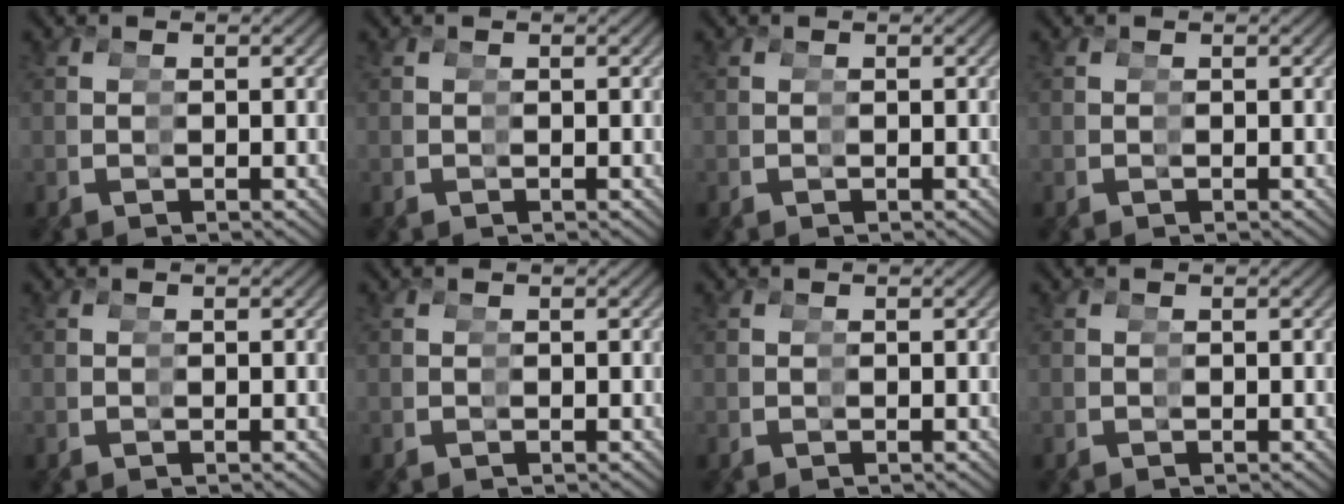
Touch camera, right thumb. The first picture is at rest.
{"total": 0.0}
{"total": 0.0}
{"total": 0.0}
{"total": 0.0}
{"total": 0.0}
{"total": 0.0}
{"total": 0.0}